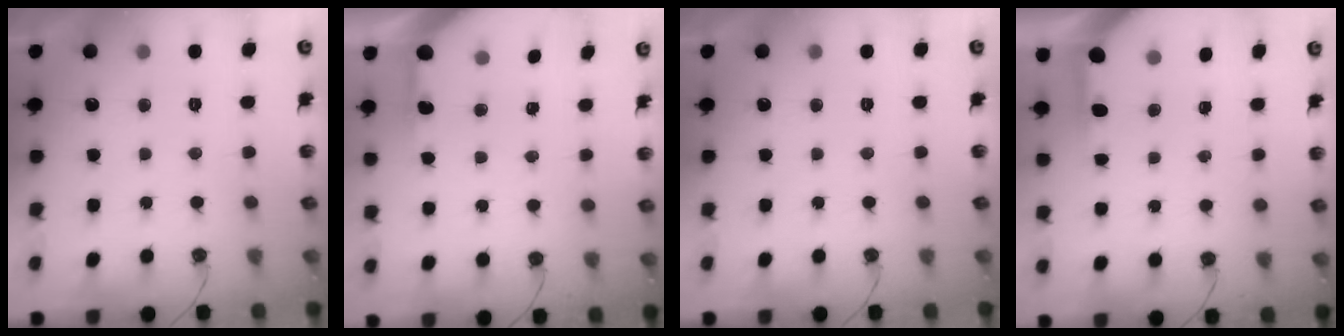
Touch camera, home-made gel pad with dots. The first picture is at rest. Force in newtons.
{"total": 4.9, "press": 4.9, "slide": 0.3}
{"total": 0.0}
{"total": 3.9, "press": 3.9, "slide": 0.4}